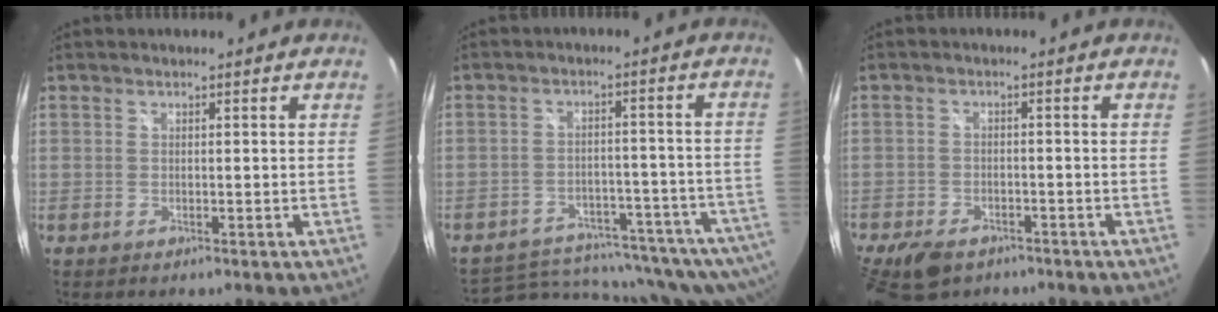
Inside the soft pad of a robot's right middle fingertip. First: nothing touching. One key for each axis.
{"total": 20.5, "fx": -16.3, "fy": 7.1, "fz": 10.3, "tx": -0.181, "ty": -0.042, "tz": -0.198}
{"total": 9.2, "fx": -6.5, "fy": 4.9, "fz": 4.3, "tx": -0.113, "ty": -0.015, "tz": -0.107}